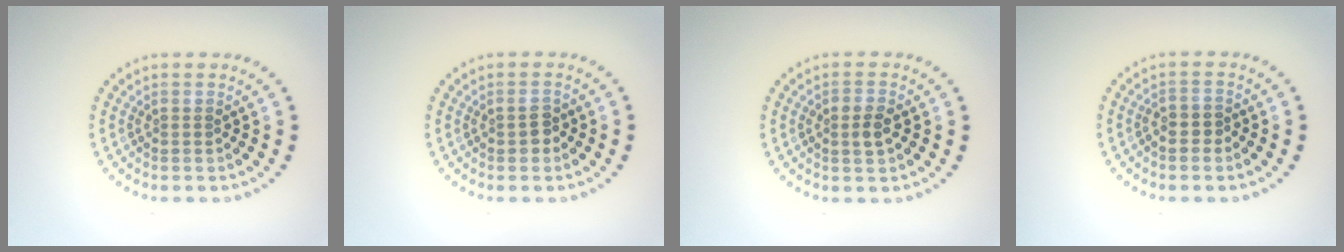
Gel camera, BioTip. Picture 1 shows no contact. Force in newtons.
{"total": 1.4, "press": 1.4, "slide": 0.1}
{"total": 1.9, "press": 1.9, "slide": 0.2}
{"total": 1.3, "press": 1.1, "slide": 0.7}